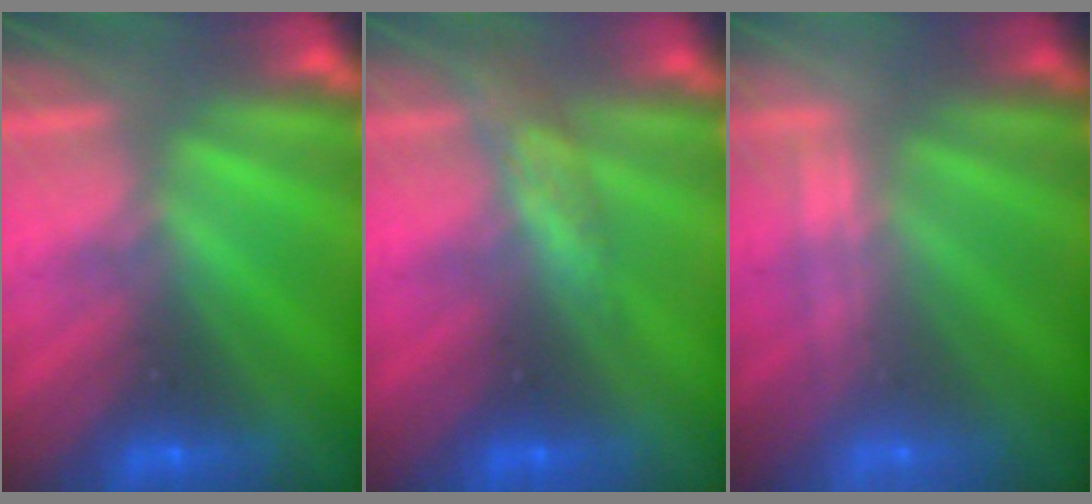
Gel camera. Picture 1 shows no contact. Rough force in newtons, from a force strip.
{"total": 2.9}
{"total": 2.2}